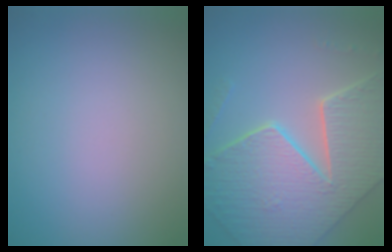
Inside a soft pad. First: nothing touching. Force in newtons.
{"total": 9.6, "press": 7.1, "slide": 6.5}